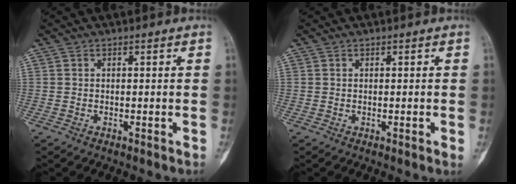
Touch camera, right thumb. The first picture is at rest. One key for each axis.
{"total": 0.9, "fx": 0.0, "fy": 0.2, "fz": 0.9, "tx": -0.010, "ty": 0.000, "tz": -0.001}